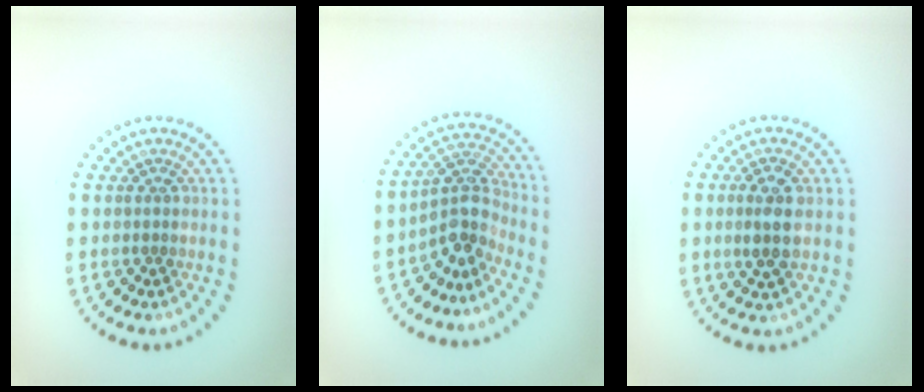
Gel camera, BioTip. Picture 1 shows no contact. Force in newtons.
{"total": 3.7, "press": 2.7, "slide": 2.5}
{"total": 2.6, "press": 2.5, "slide": 0.4}